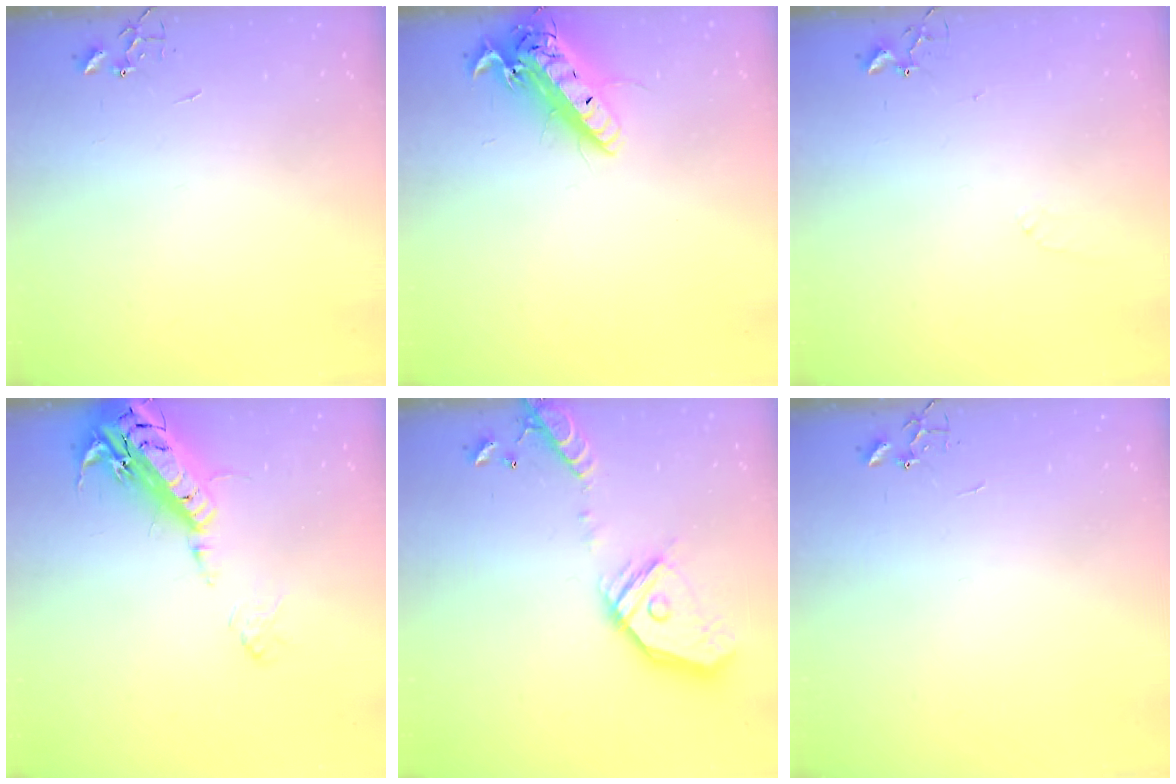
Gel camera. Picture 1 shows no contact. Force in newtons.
{"total": 17.4, "press": 16.9, "slide": 4.1}
{"total": 5.5, "press": 5.5, "slide": 0.8}
{"total": 22.4, "press": 22.0, "slide": 4.3}
{"total": 18.8, "press": 18.6, "slide": 3.0}
{"total": 0.0}